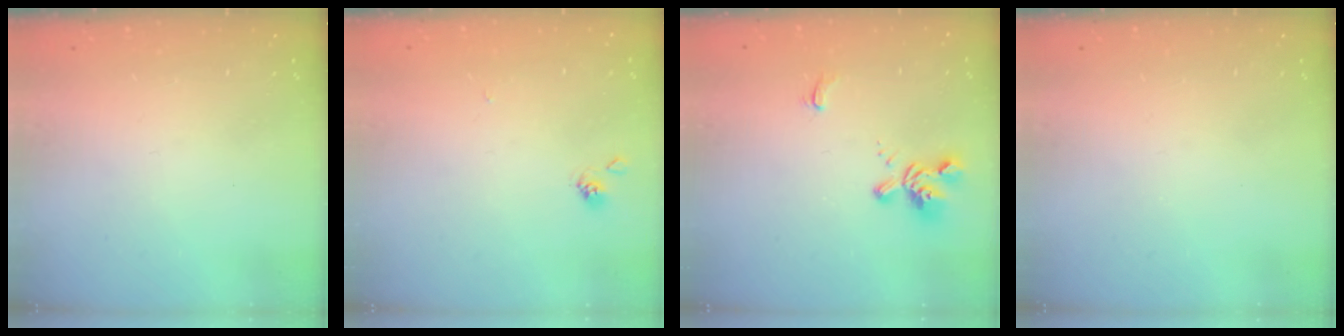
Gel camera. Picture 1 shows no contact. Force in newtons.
{"total": 1.8, "press": 1.8, "slide": 0.1}
{"total": 1.6, "press": 1.1, "slide": 1.2}
{"total": 0.0}